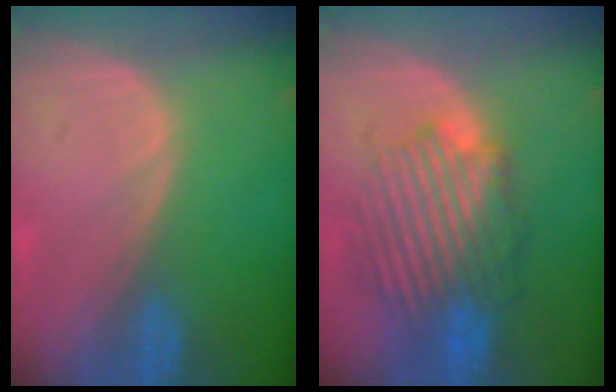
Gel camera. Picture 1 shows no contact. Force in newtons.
{"total": 8.9, "press": 8.8, "slide": 1.5}